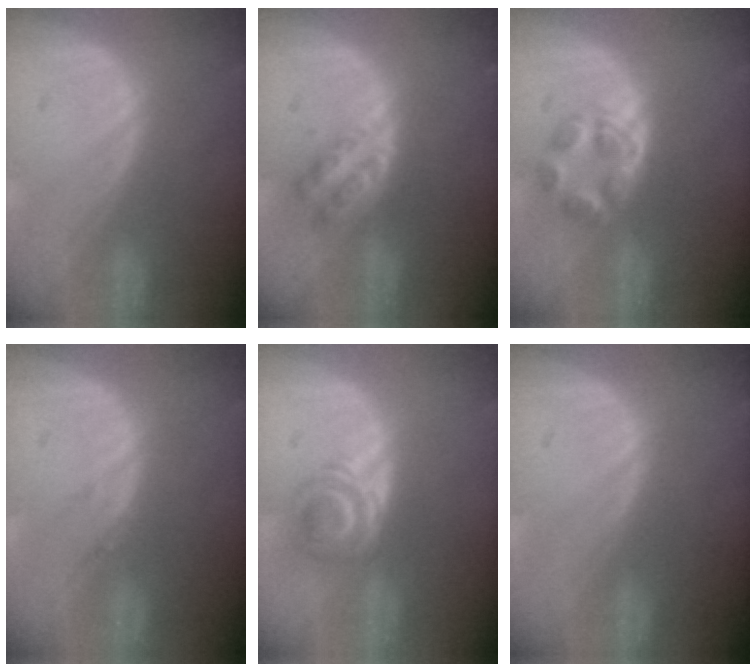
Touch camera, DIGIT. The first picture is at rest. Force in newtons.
{"total": 5.4, "press": 4.9, "slide": 2.2}
{"total": 5.0, "press": 4.8, "slide": 1.3}
{"total": 0.7, "press": 0.7, "slide": 0.3}
{"total": 5.9, "press": 4.8, "slide": 3.4}
{"total": 0.0}